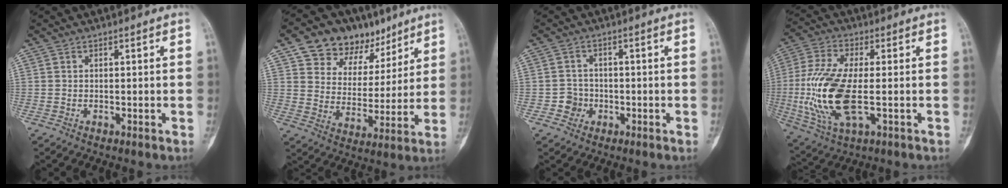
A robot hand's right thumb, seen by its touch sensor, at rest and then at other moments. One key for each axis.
{"total": 15.6, "fx": 10.1, "fy": 10.2, "fz": 6.2, "tx": -0.052, "ty": -0.032, "tz": 0.167}
{"total": 3.1, "fx": -1.1, "fy": 2.9, "fz": 0.4, "tx": 0.013, "ty": 0.011, "tz": -0.023}
{"total": 16.9, "fx": -2.1, "fy": 6.9, "fz": 15.3, "tx": -0.342, "ty": -0.006, "tz": -0.034}